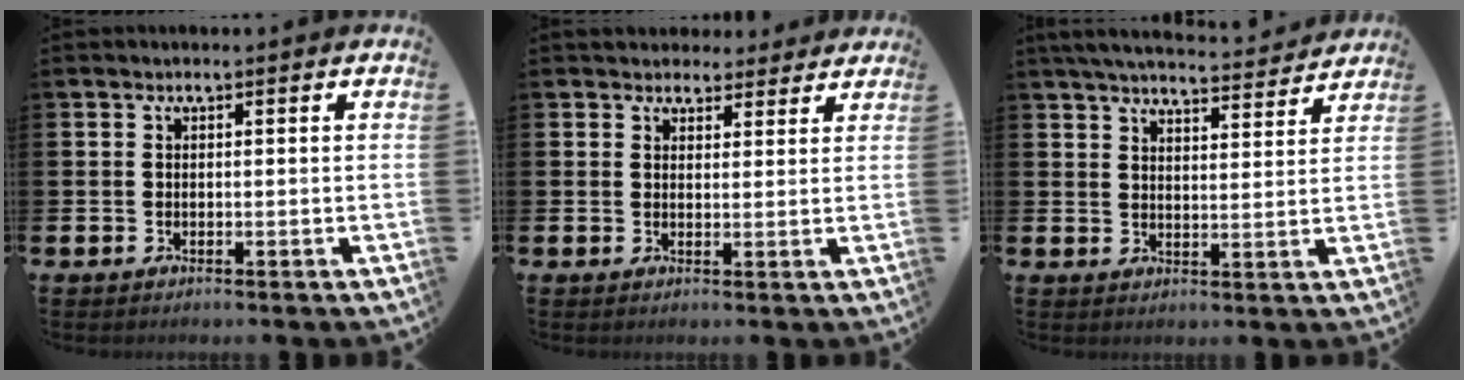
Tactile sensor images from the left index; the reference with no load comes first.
{"total": 3.4, "force": [3.1, 1.4, -0.2], "torque": [0.002, -0.014, 0.057]}
{"total": 5.3, "force": [5.2, 0.6, 0.9], "torque": [-0.035, -0.036, 0.092]}